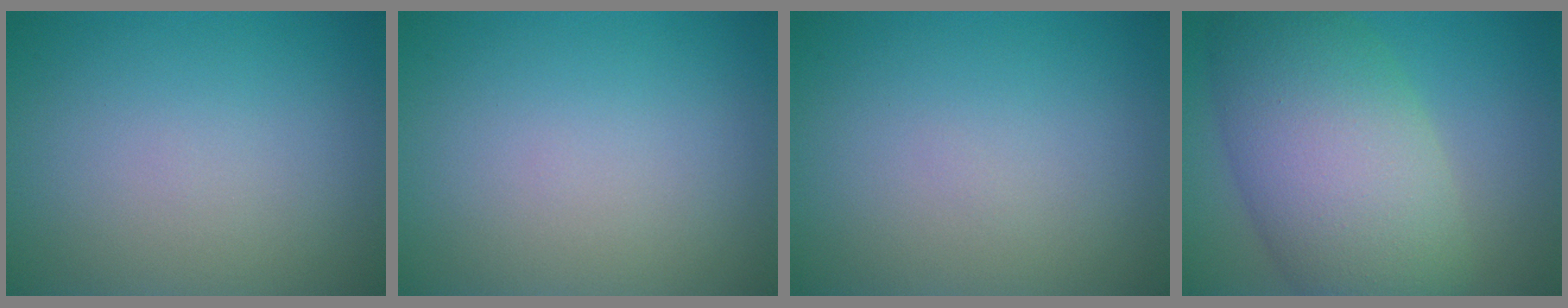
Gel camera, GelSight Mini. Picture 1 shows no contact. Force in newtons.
{"total": 0.0}
{"total": 0.0}
{"total": 11.1, "press": 11.1, "slide": 0.6}